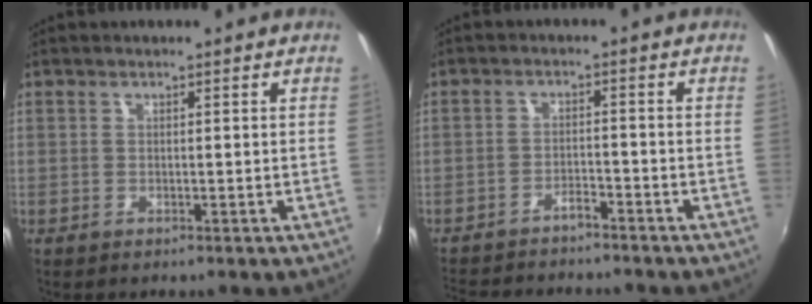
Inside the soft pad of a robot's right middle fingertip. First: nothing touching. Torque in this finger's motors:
{"motor_torque": [1.07, -1.07, 0.10, 0.04]}